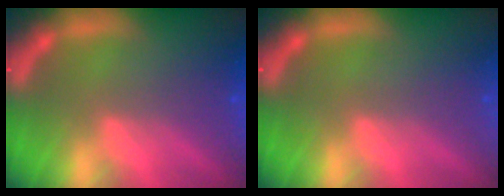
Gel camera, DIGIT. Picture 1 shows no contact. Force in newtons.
{"total": 0.0}